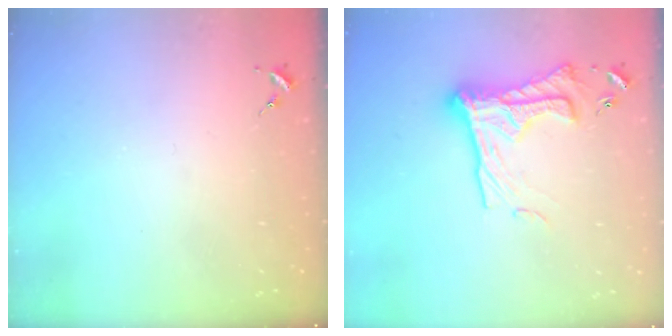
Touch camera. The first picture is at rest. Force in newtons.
{"total": 18.2, "press": 18.1, "slide": 1.5}